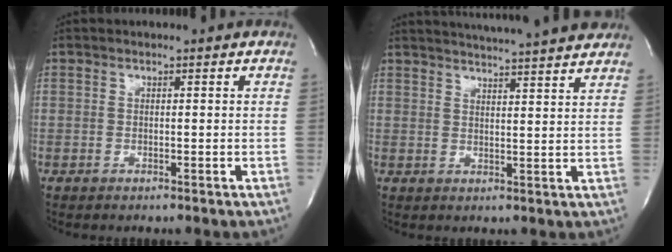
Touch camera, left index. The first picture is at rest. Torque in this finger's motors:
{"motor_torque": [0.19, -0.22, 0.20, 0.11]}